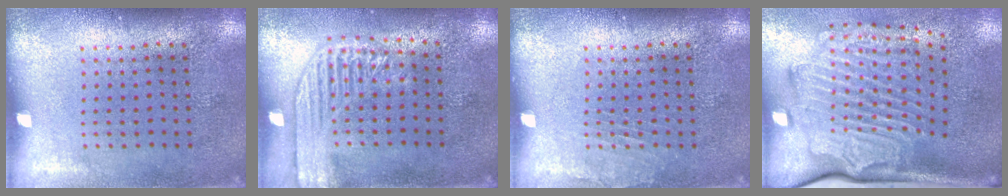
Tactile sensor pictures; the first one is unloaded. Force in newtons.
{"total": 2.2, "press": 1.9, "slide": 1.0}
{"total": 0.7, "press": 0.7, "slide": 0.1}
{"total": 3.3, "press": 2.3, "slide": 2.4}